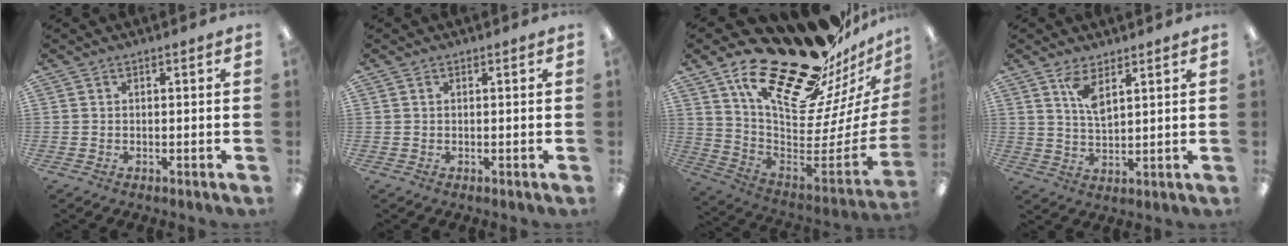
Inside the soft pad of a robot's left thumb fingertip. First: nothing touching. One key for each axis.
{"total": 0.0}
{"total": 28.7, "fx": 20.9, "fy": 10.9, "fz": 16.4, "tx": -0.214, "ty": -0.173, "tz": 0.384}
{"total": 6.1, "fx": 4.1, "fy": 2.3, "fz": 3.9, "tx": -0.072, "ty": -0.016, "tz": 0.070}